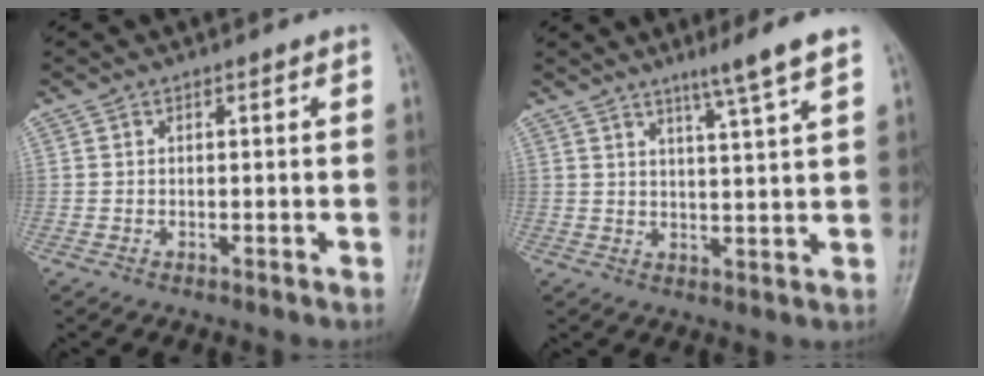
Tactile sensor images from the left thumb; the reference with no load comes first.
{"total": 6.5, "force": [4.5, -0.7, 4.7], "torque": [-0.076, -0.026, 0.073]}